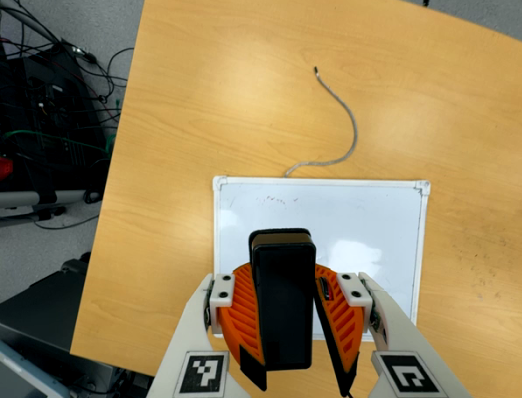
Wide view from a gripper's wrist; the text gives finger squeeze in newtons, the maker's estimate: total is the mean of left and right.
{"total": 9.6, "left": 9.4, "right": 9.8}